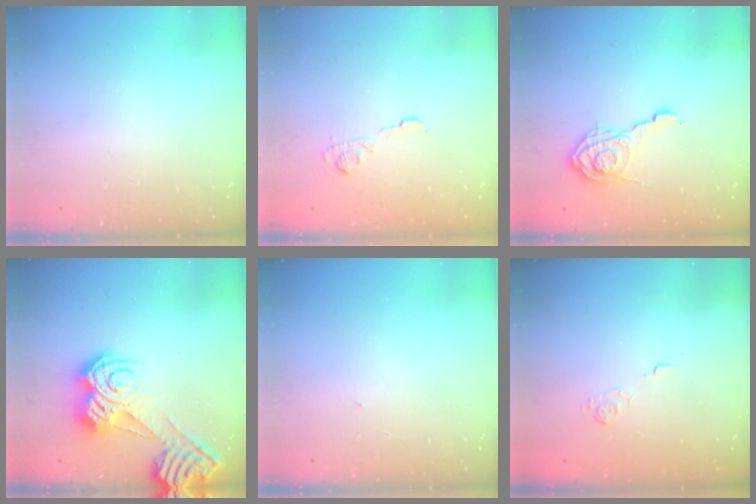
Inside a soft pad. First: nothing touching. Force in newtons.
{"total": 7.8, "press": 7.8, "slide": 0.6}
{"total": 11.2, "press": 11.2, "slide": 1.3}
{"total": 12.3, "press": 12.2, "slide": 1.2}
{"total": 0.6, "press": 0.6, "slide": 0.1}
{"total": 2.2, "press": 1.7, "slide": 1.4}